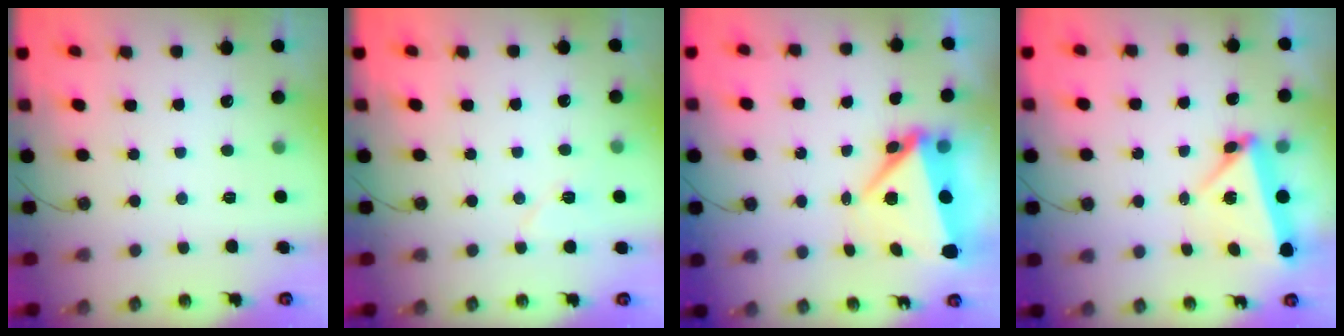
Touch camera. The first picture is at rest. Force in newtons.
{"total": 9.1, "press": 3.6, "slide": 8.4}
{"total": 7.9, "press": 7.8, "slide": 1.1}
{"total": 5.5, "press": 5.5, "slide": 0.2}